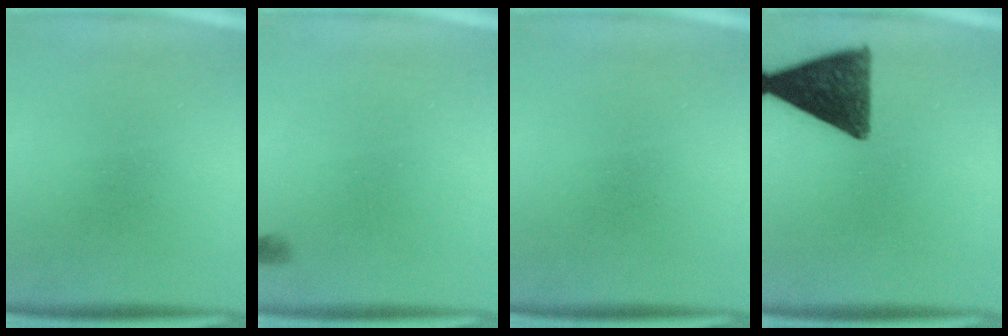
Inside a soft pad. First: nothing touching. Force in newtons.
{"total": 0.7}
{"total": 0.0}
{"total": 12.0}